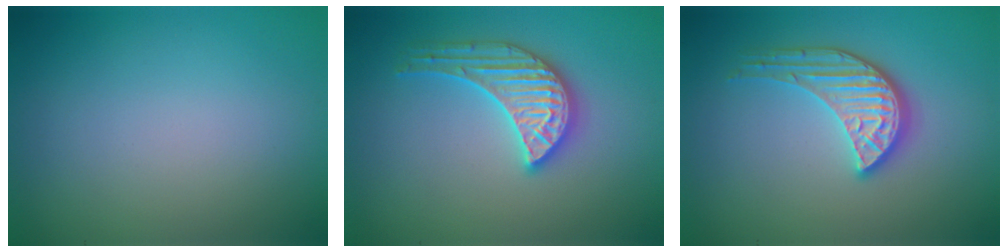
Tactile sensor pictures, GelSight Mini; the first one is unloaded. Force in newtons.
{"total": 3.8, "press": 3.8, "slide": 0.4}
{"total": 3.9, "press": 3.5, "slide": 1.6}